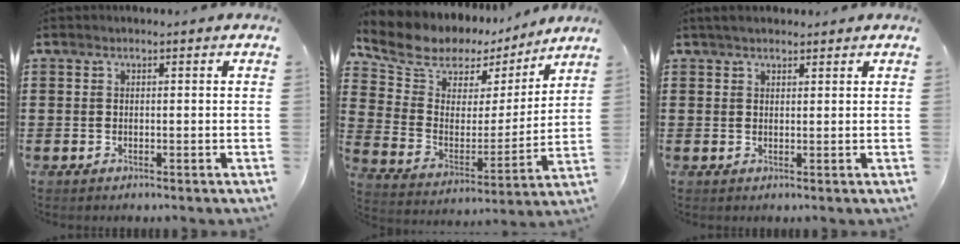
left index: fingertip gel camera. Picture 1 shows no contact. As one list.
[{"total": 7.3, "force": [6.0, 4.0, 1.2], "torque": [-0.069, -0.042, 0.105]}, {"total": 1.9, "force": [1.7, 0.7, 0.5], "torque": [-0.014, 0.006, 0.033]}]